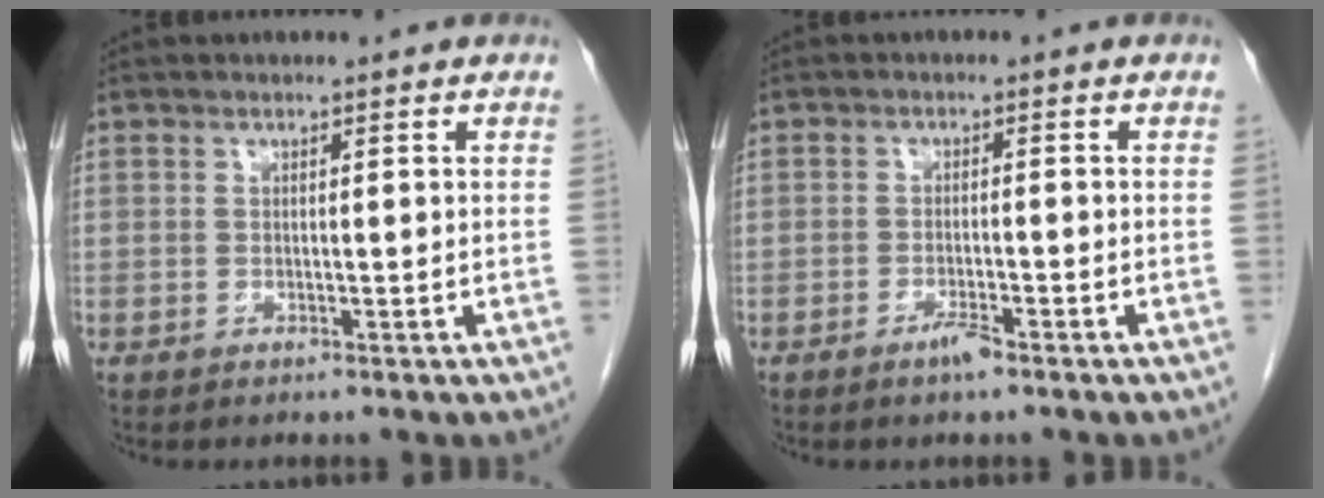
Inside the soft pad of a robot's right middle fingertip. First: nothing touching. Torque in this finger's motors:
{"motor_torque": [1.08, -0.48, 0.11, 0.05]}